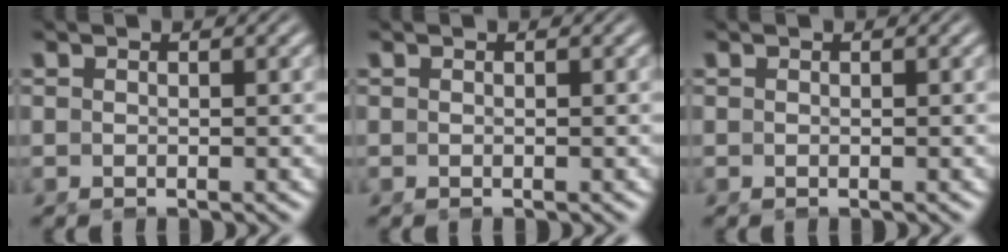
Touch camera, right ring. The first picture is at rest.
{"total": 0.0}
{"total": 0.0}